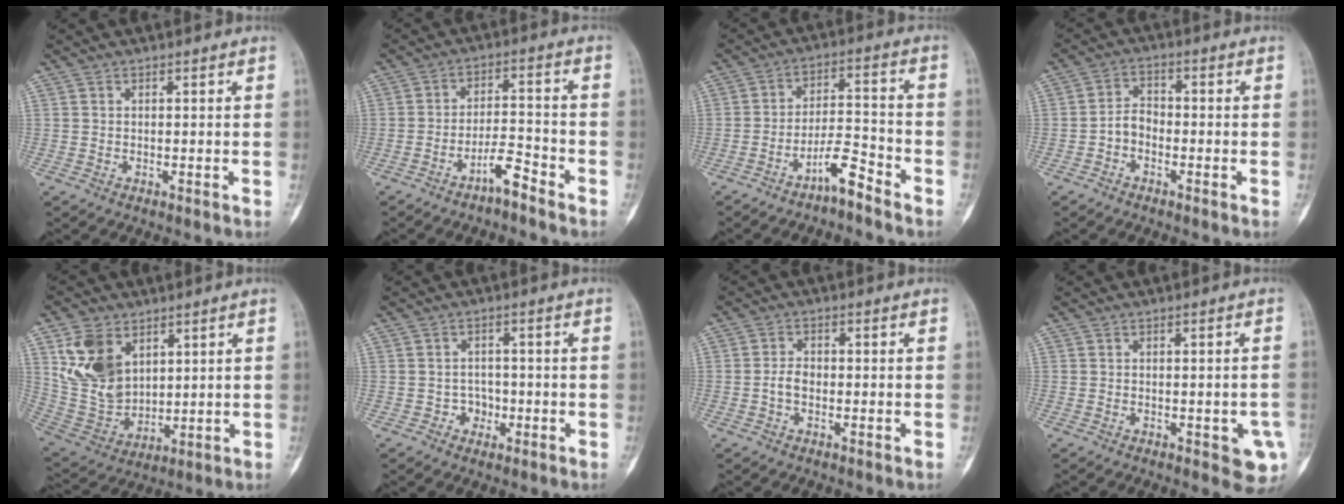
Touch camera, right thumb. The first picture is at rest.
{"total": 5.3, "force": [-4.0, 1.2, 3.3], "torque": [-0.055, 0.041, -0.071]}
{"total": 6.6, "force": [-5.0, 1.4, 4.1], "torque": [-0.069, 0.055, -0.090]}
{"total": 3.8, "force": [-1.6, 2.7, 2.2], "torque": [-0.027, 0.022, -0.039]}
{"total": 13.7, "force": [5.8, 9.4, 8.1], "torque": [-0.133, -0.027, 0.135]}
{"total": 3.1, "force": [-1.1, 2.7, 0.9], "torque": [0.010, 0.012, -0.020]}
{"total": 2.8, "force": [-0.7, 1.8, 2.0], "torque": [-0.036, 0.011, -0.017]}
{"total": 6.2, "force": [-1.8, 2.3, 5.4], "torque": [-0.045, 0.004, -0.015]}